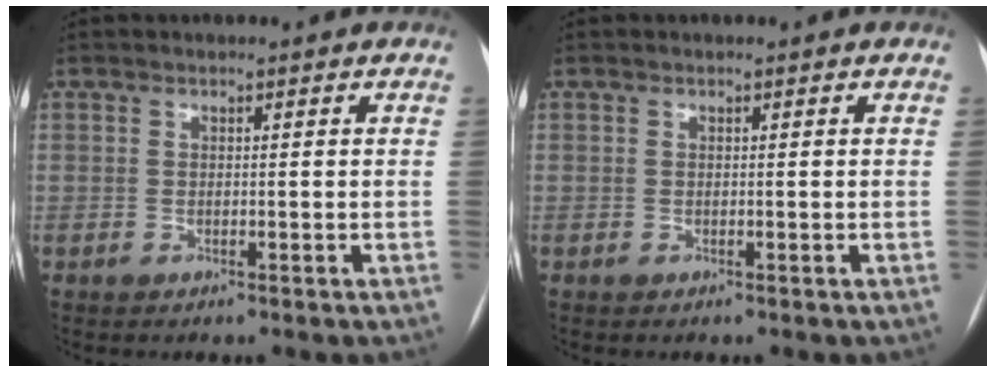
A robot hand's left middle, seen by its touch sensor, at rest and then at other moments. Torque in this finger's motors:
{"motor_torque": [0.00, 0.00, 0.02, 0.00]}